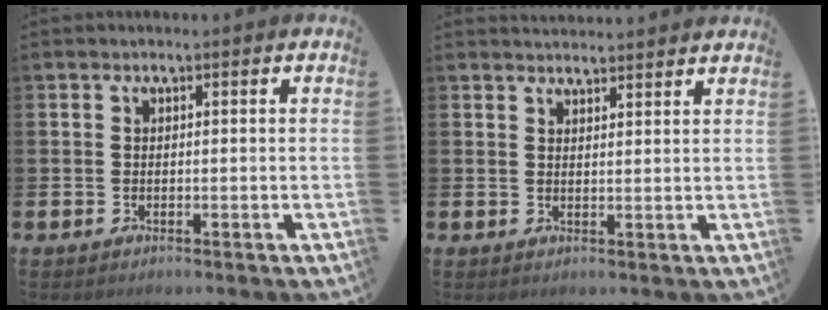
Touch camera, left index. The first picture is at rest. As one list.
[{"total": 2.6, "force": [2.6, 0.1, -0.2], "torque": [-0.001, -0.013, 0.046]}]